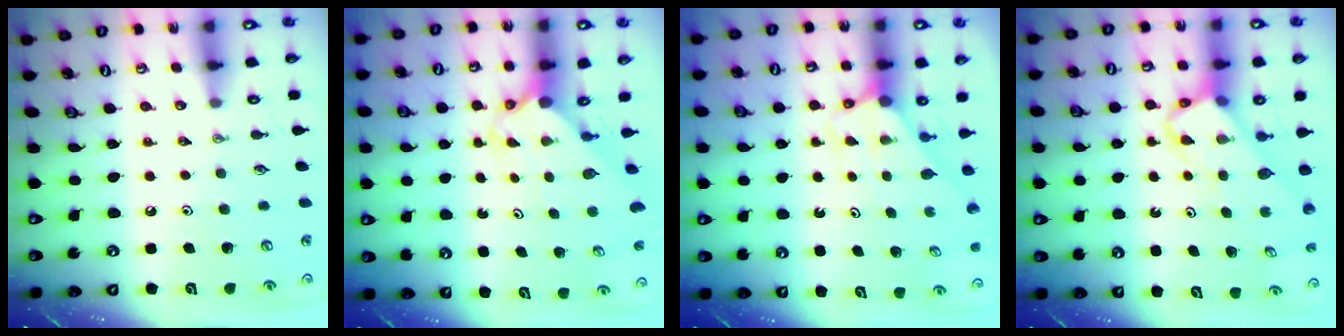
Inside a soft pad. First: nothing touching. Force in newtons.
{"total": 2.4, "press": 2.4, "slide": 0.2}
{"total": 2.6, "press": 2.6, "slide": 0.2}
{"total": 3.9, "press": 3.9, "slide": 0.2}